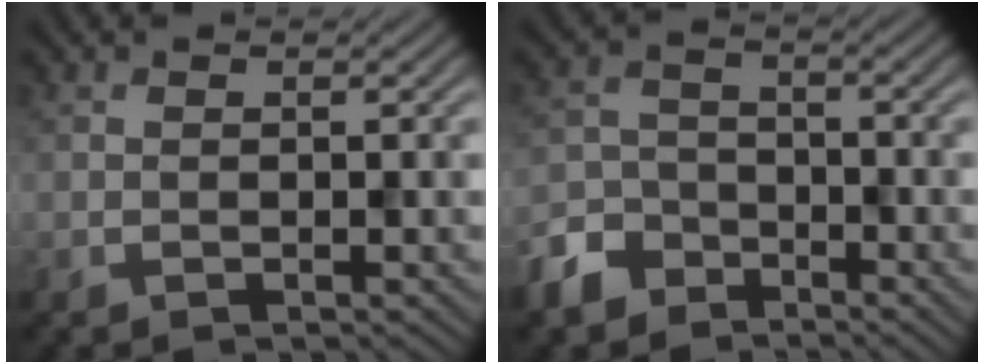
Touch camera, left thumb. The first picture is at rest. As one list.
[{"total": 5.6, "force": [-4.2, 3.3, 1.7], "torque": [-0.045, -0.002, -0.098]}]